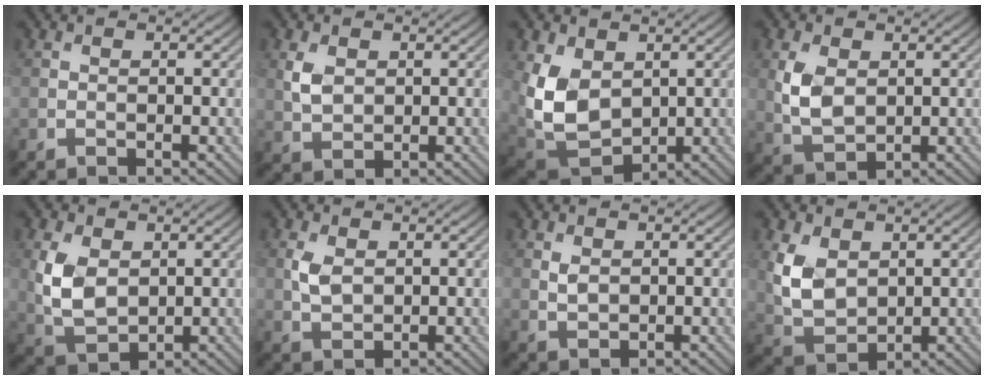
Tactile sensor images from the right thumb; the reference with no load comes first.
{"total": 3.5, "force": [1.0, 2.4, 2.3], "torque": [-0.057, 0.001, 0.022]}
{"total": 10.1, "force": [1.5, 7.1, 7.0], "torque": [-0.189, -0.009, 0.031]}
{"total": 5.6, "force": [1.0, 3.8, 4.1], "torque": [-0.097, -0.001, 0.023]}
{"total": 7.1, "force": [1.1, 4.8, 5.1], "torque": [-0.127, -0.003, 0.026]}
{"total": 3.3, "force": [0.7, 2.1, 2.4], "torque": [-0.062, -0.001, 0.017]}
{"total": 1.7, "force": [0.6, 1.2, 1.1], "torque": [-0.029, -0.004, 0.016]}
{"total": 7.3, "force": [1.9, 5.1, 4.9], "torque": [-0.124, -0.005, 0.042]}